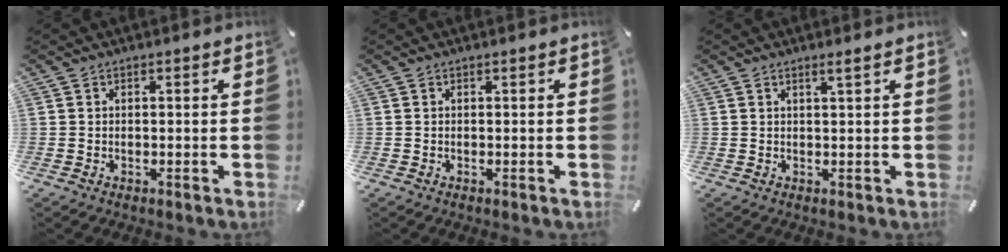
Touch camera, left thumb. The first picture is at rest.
{"total": 0.0}
{"total": 1.7, "force": [1.1, -0.1, 1.3], "torque": [-0.026, -0.002, 0.020]}